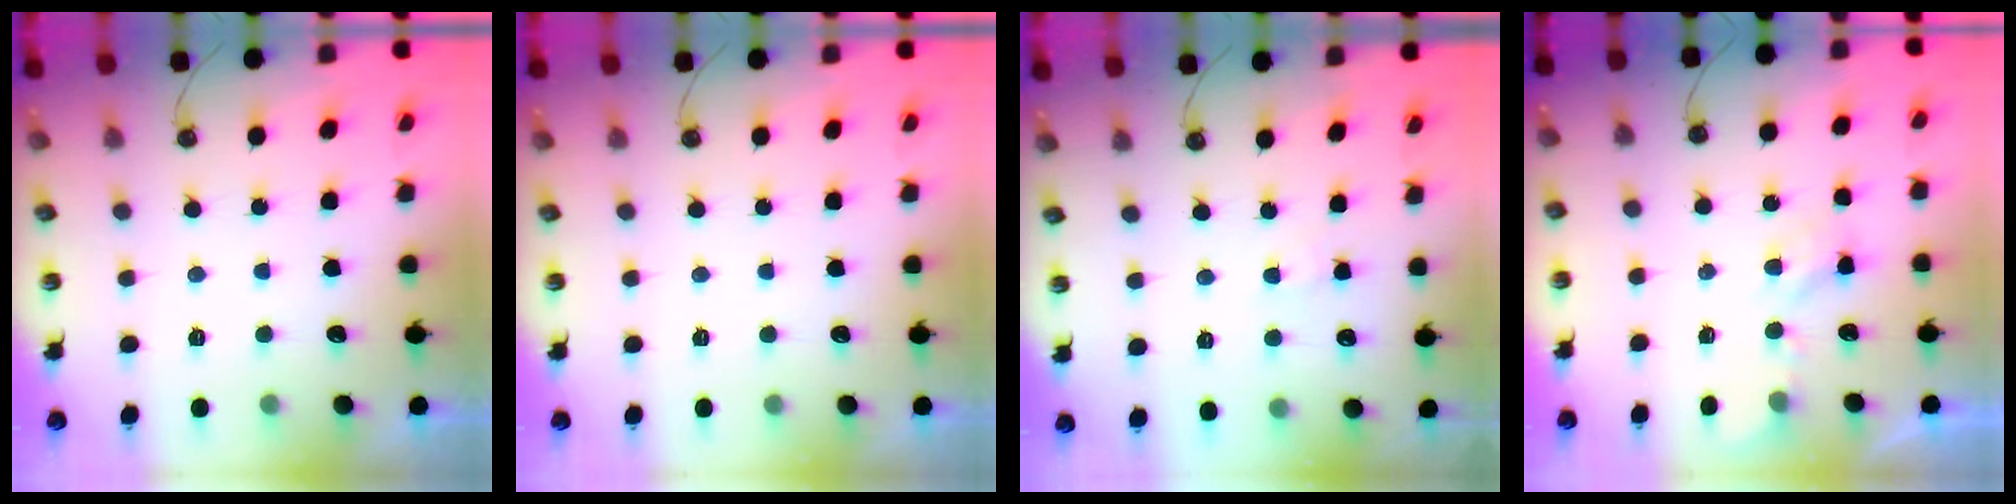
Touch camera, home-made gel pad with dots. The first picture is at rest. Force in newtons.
{"total": 0.0}
{"total": 2.3, "press": 2.3, "slide": 0.4}
{"total": 3.4, "press": 3.3, "slide": 0.5}